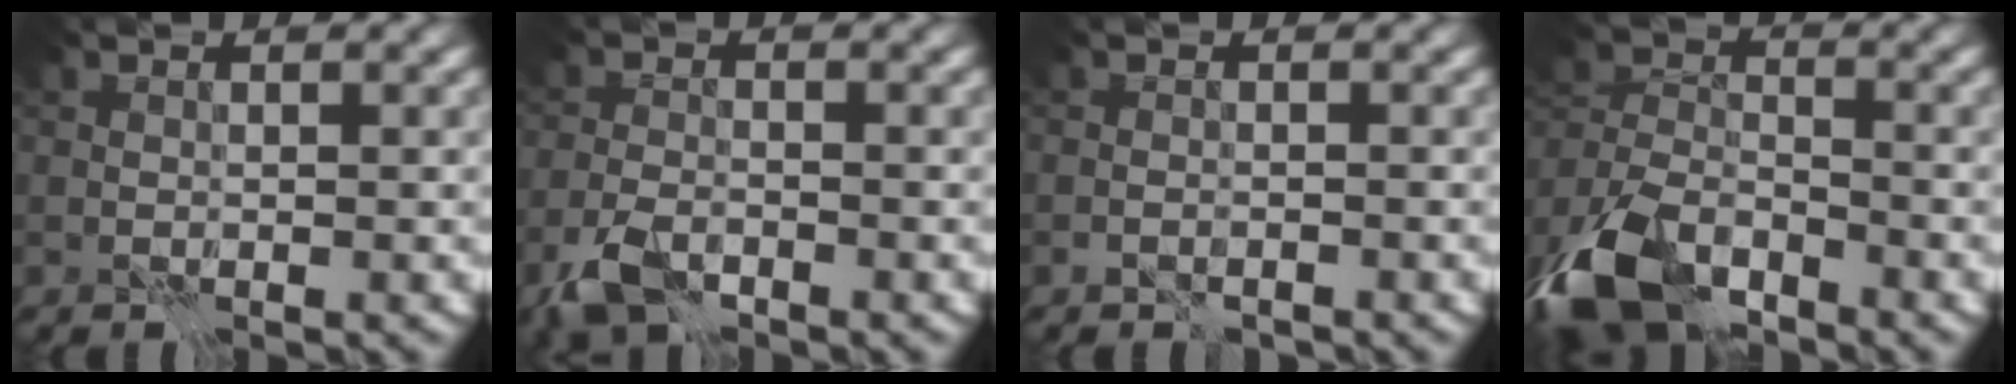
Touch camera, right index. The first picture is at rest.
{"total": 3.7, "force": [-2.7, 1.5, 2.1], "torque": [-0.046, -0.004, -0.062]}
{"total": 0.5, "force": [-0.5, -0.1, 0.1], "torque": [0.002, 0.003, -0.011]}
{"total": 9.8, "force": [-7.0, 4.4, 5.3], "torque": [-0.117, -0.011, -0.146]}